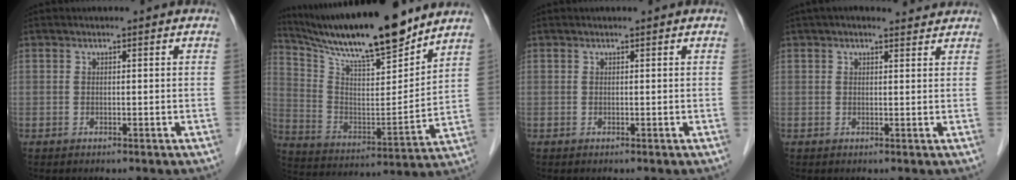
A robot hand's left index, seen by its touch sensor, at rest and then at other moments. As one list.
[{"total": 19.5, "force": [16.7, 1.8, 9.9], "torque": [-0.179, -0.007, 0.292]}, {"total": 0.0}, {"total": 4.5, "force": [3.9, 1.3, 1.8], "torque": [-0.025, 0.026, 0.049]}]